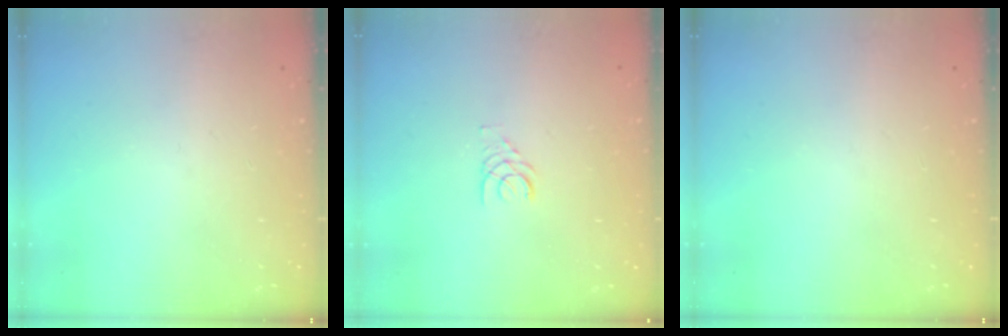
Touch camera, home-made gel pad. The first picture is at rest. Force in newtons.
{"total": 1.7, "press": 1.7, "slide": 0.2}
{"total": 0.0}